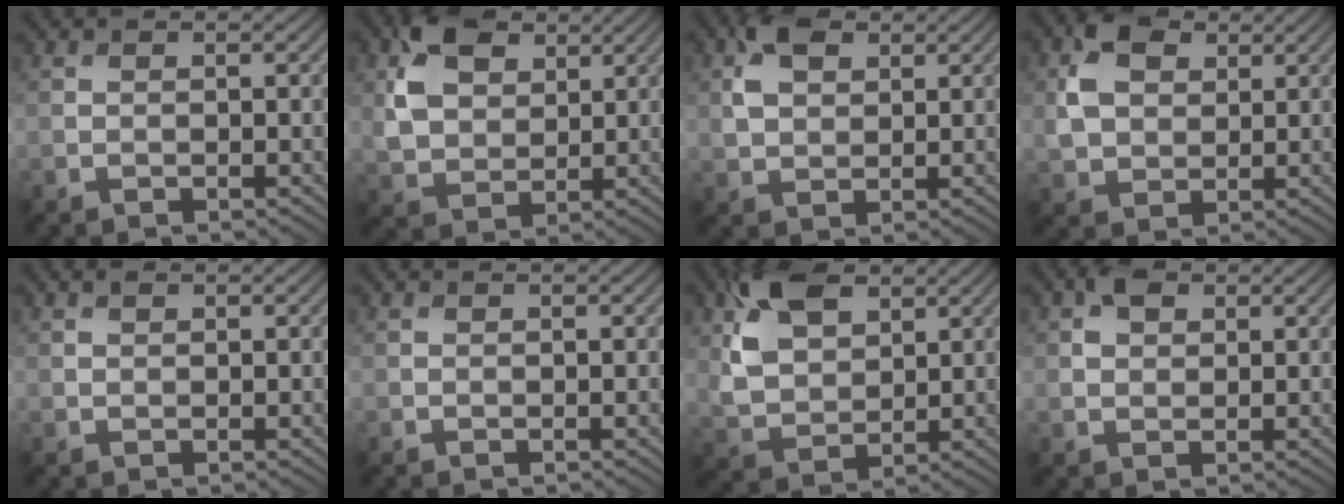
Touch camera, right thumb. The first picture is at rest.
{"total": 8.3, "force": [3.5, 5.8, 4.9], "torque": [-0.119, 0.003, 0.063]}
{"total": 5.0, "force": [2.1, 3.3, 3.2], "torque": [-0.072, 0.004, 0.037]}
{"total": 6.6, "force": [2.2, 4.9, 3.9], "torque": [-0.097, 0.006, 0.039]}
{"total": 0.7, "force": [0.5, 0.4, 0.3], "torque": [-0.008, -0.001, 0.010]}
{"total": 0.0}
{"total": 9.7, "force": [4.3, 5.8, 6.5], "torque": [-0.161, 0.006, 0.086]}
{"total": 2.9, "force": [1.3, 2.0, 1.6], "torque": [-0.035, 0.003, 0.021]}